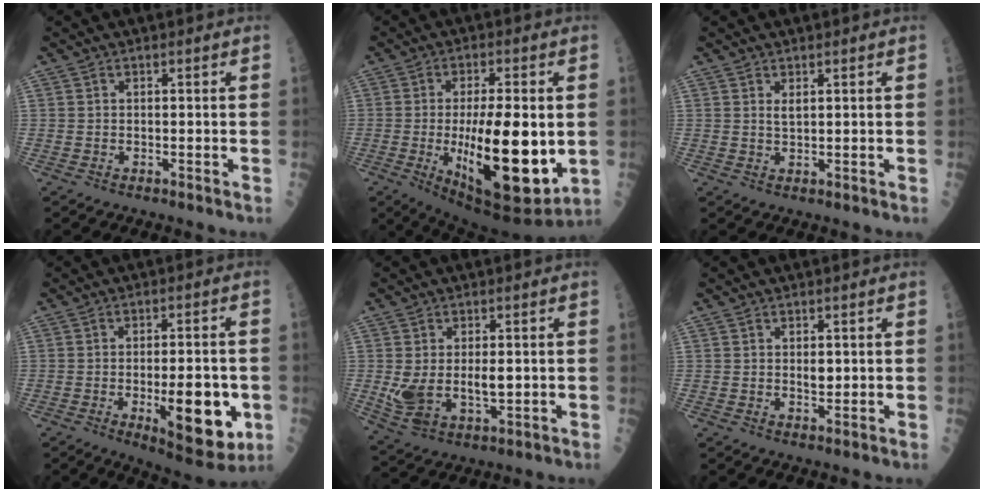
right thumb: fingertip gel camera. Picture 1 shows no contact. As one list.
[{"total": 22.4, "force": [-2.5, 7.6, 20.9], "torque": [-0.327, -0.032, -0.020]}, {"total": 1.2, "force": [0.7, 0.4, 1.0], "torque": [-0.015, -0.006, 0.014]}, {"total": 14.3, "force": [-3.5, 5.4, 12.8], "torque": [-0.150, -0.001, -0.038]}, {"total": 9.2, "force": [0.0, 5.3, 7.5], "torque": [-0.134, -0.010, 0.012]}, {"total": 1.8, "force": [0.4, 1.0, 1.5], "torque": [-0.017, -0.004, 0.007]}]